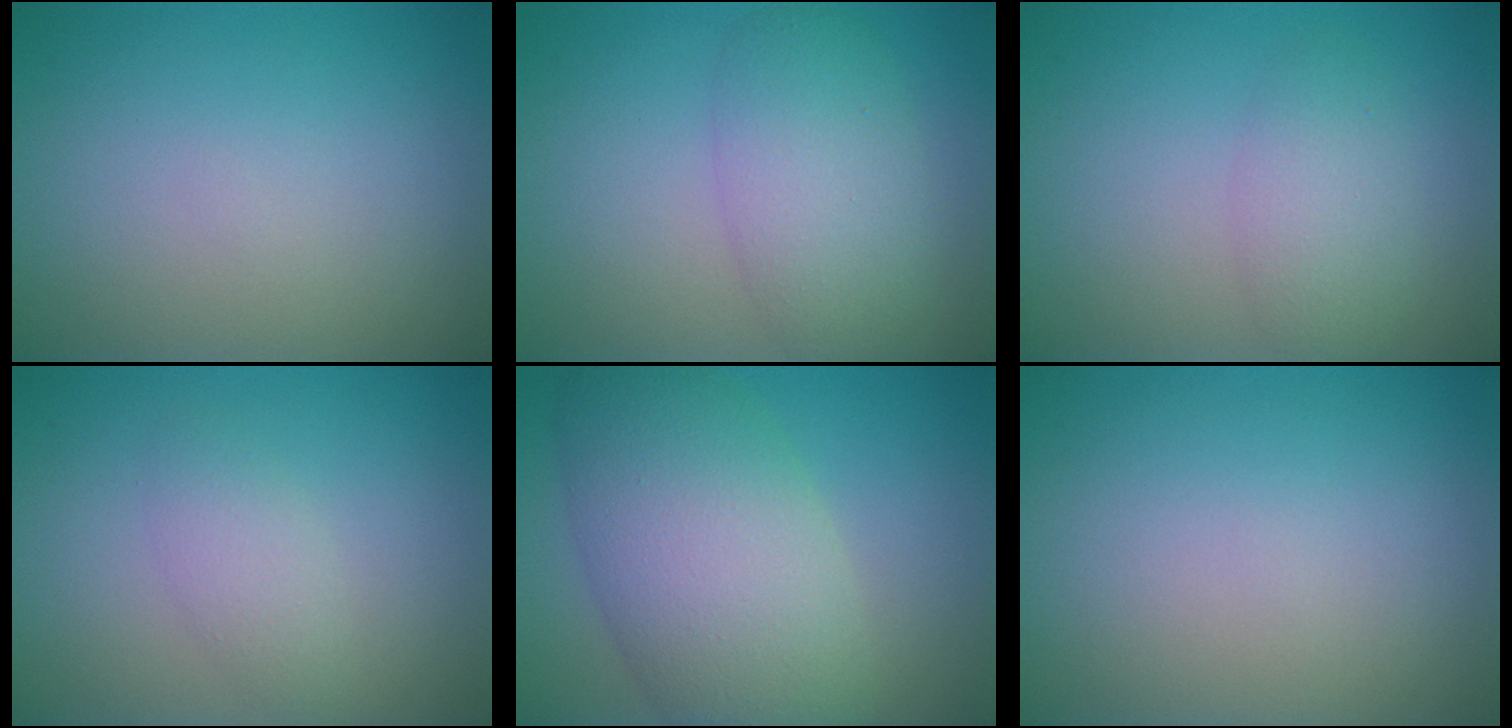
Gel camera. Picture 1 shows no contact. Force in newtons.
{"total": 4.9, "press": 4.9, "slide": 0.3}
{"total": 2.6, "press": 2.6, "slide": 0.2}
{"total": 1.7, "press": 1.7, "slide": 0.1}
{"total": 9.6, "press": 9.6, "slide": 0.5}
{"total": 0.0}